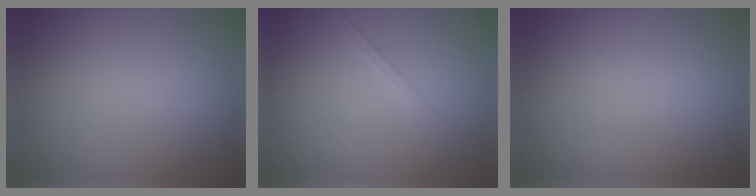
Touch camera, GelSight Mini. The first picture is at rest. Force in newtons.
{"total": 0.8, "press": 0.8, "slide": 0.0}
{"total": 0.0}